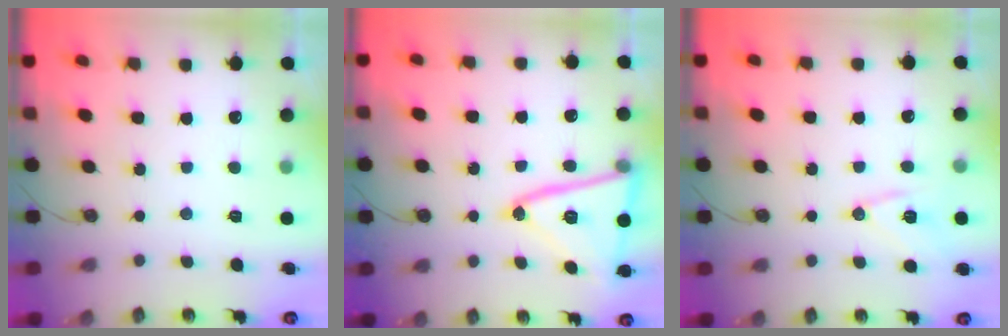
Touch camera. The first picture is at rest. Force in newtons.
{"total": 19.0, "press": 18.9, "slide": 1.7}
{"total": 9.8, "press": 9.3, "slide": 3.0}